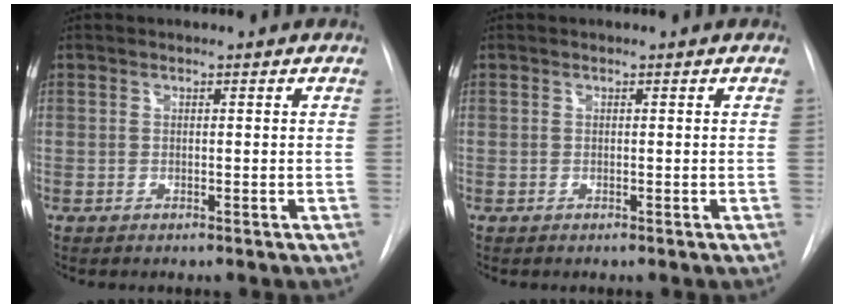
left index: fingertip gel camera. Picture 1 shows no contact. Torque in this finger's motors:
{"motor_torque": [0.00, 0.00, 0.01, 0.00]}